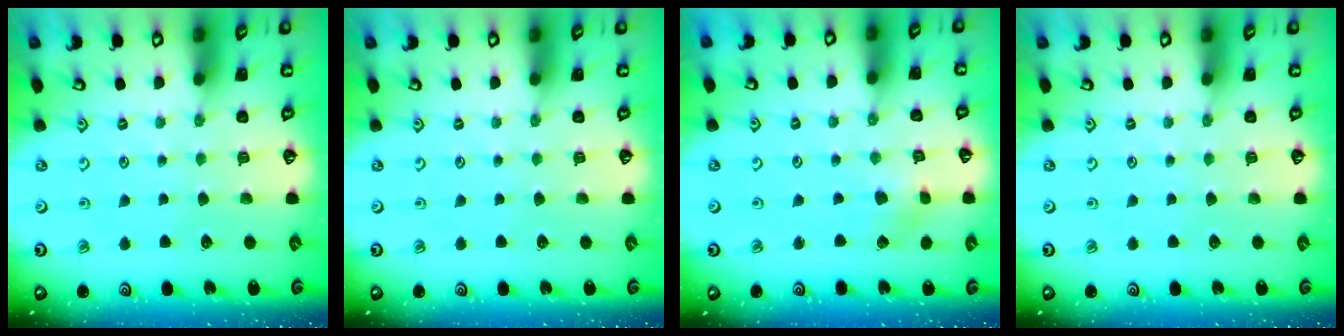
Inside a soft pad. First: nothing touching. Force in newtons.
{"total": 0.0}
{"total": 3.0, "press": 2.9, "slide": 0.3}
{"total": 0.0}